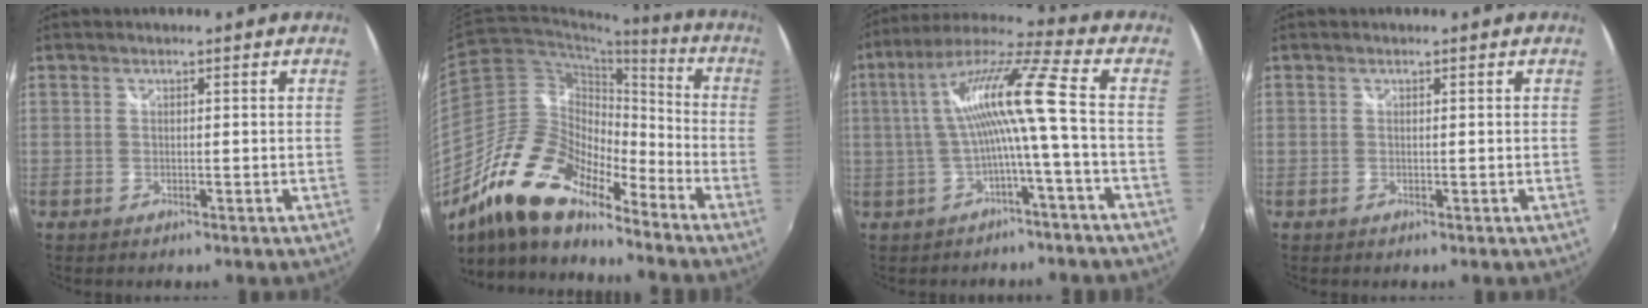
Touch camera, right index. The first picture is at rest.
{"total": 18.8, "force": [-14.1, 7.1, 10.2], "torque": [-0.196, -0.004, -0.268]}
{"total": 12.3, "force": [-0.9, -0.7, 12.2], "torque": [-0.232, 0.017, -0.012]}
{"total": 0.0}